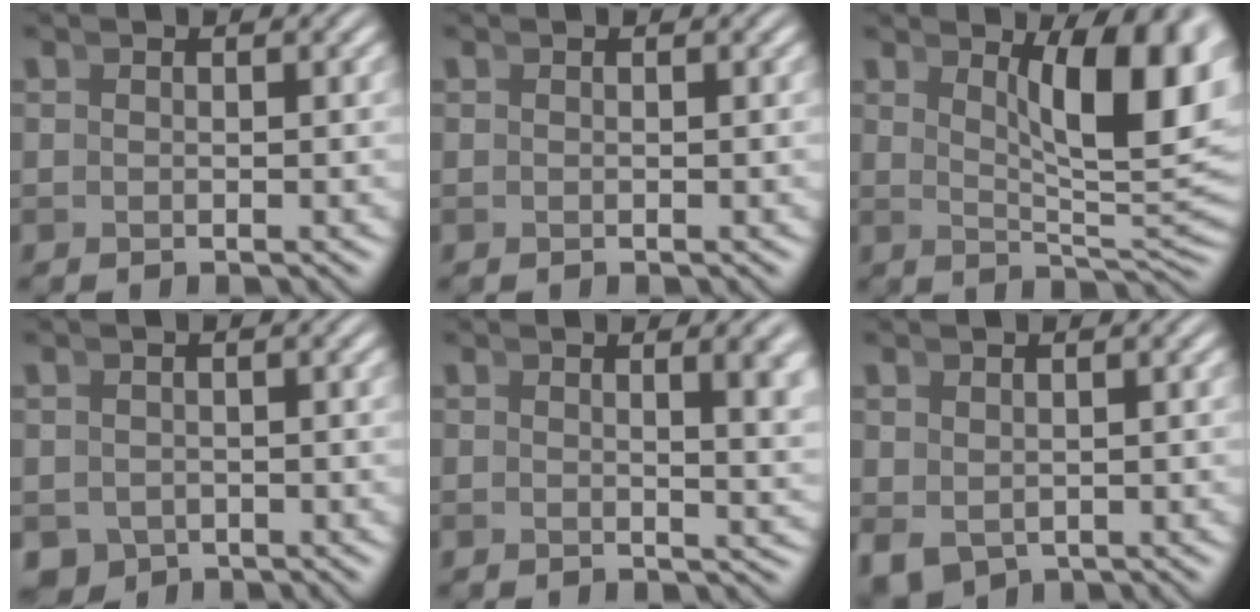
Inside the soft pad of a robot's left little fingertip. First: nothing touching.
{"total": 0.0}
{"total": 9.3, "force": [2.7, 2.8, 8.4], "torque": [-0.100, -0.005, 0.045]}
{"total": 4.1, "force": [-2.4, 3.1, 1.2], "torque": [-0.024, -0.030, -0.030]}
{"total": 2.7, "force": [1.0, -0.2, 2.5], "torque": [-0.021, -0.004, 0.017]}
{"total": 2.4, "force": [-1.3, 1.5, 1.3], "torque": [-0.025, -0.017, -0.003]}